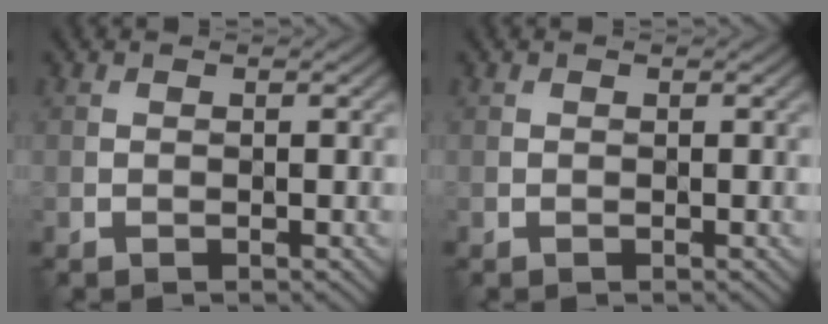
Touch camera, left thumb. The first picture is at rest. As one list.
[{"total": 0.0}]